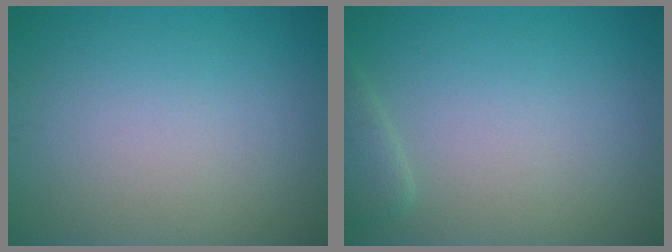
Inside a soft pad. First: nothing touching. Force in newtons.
{"total": 1.5, "press": 1.5, "slide": 0.1}